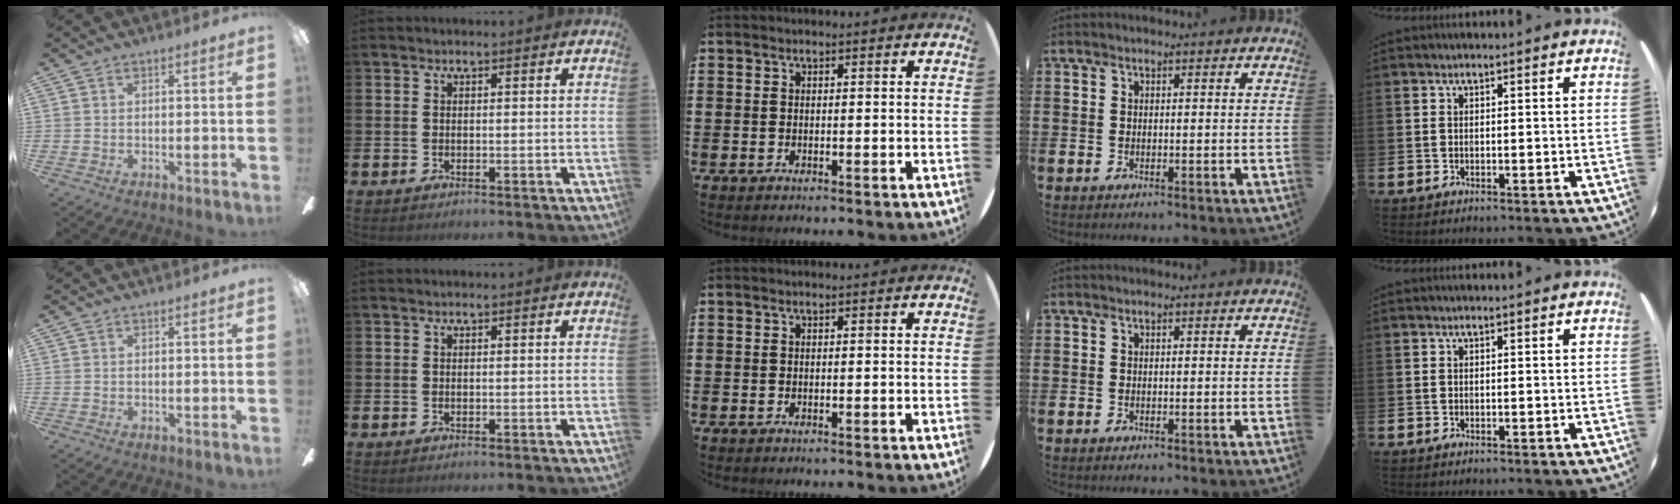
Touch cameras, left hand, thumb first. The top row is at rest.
{}